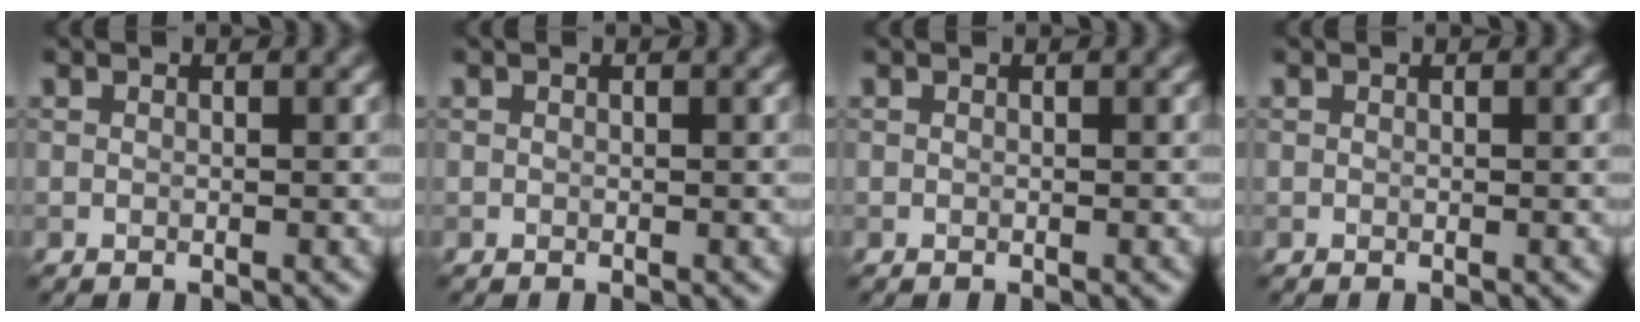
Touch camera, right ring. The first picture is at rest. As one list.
[{"total": 0.0}, {"total": 0.0}, {"total": 0.0}]